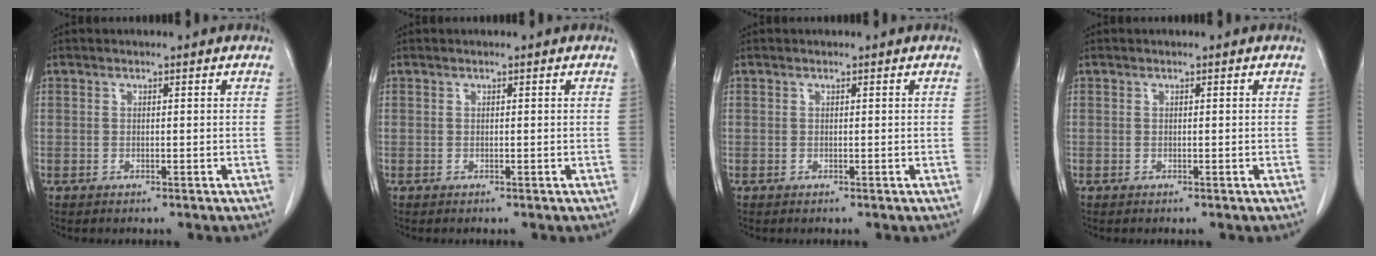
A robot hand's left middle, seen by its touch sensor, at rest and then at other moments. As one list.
[{"total": 0.0}, {"total": 0.0}, {"total": 0.0}]